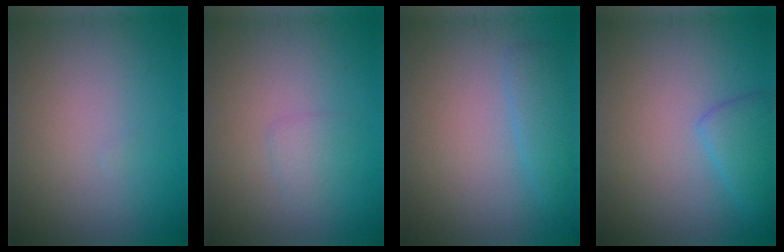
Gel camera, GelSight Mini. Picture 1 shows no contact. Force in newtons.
{"total": 1.1, "press": 1.1, "slide": 0.1}
{"total": 1.9, "press": 1.9, "slide": 0.2}
{"total": 2.5, "press": 2.5, "slide": 0.0}